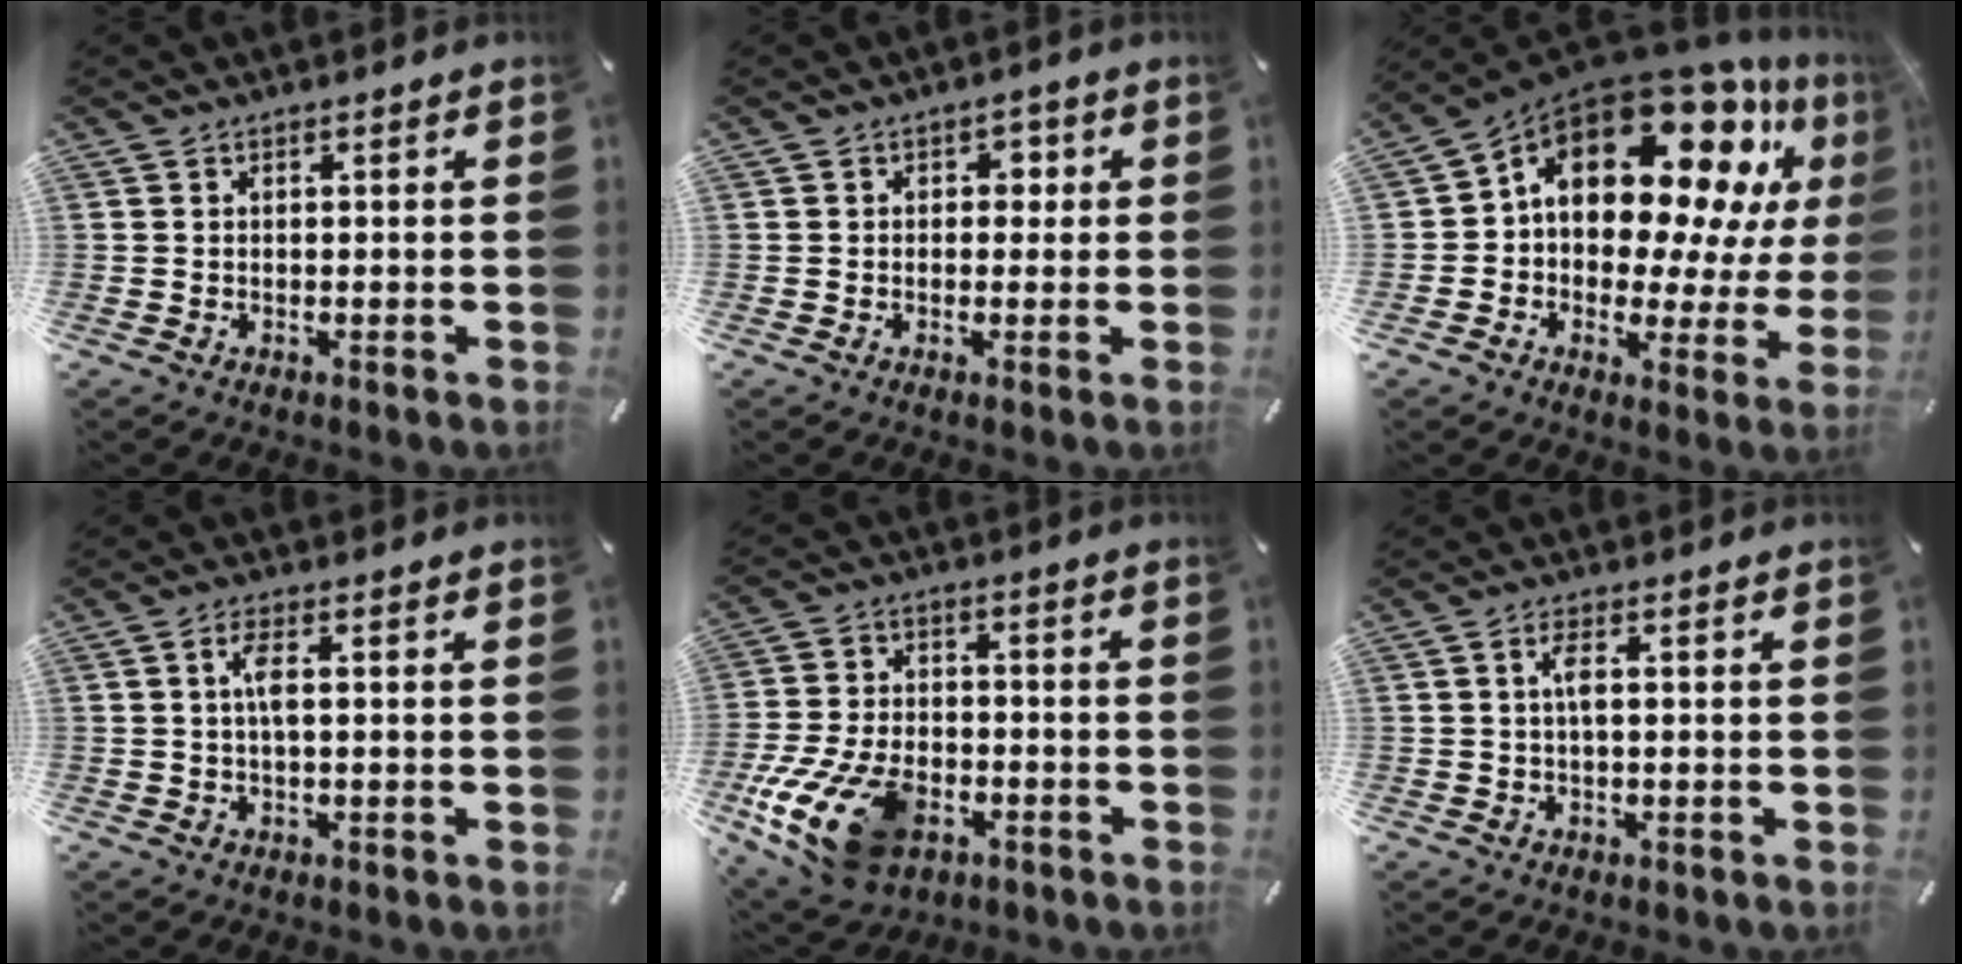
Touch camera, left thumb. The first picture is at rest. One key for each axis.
{"total": 2.5, "fx": -0.1, "fy": 2.1, "fz": 1.3, "tx": -0.012, "ty": 0.003, "tz": -0.011}
{"total": 19.3, "fx": 10.4, "fy": 11.4, "fz": 11.6, "tx": -0.198, "ty": -0.091, "tz": 0.171}
{"total": 3.8, "fx": 0.3, "fy": 0.8, "fz": 3.7, "tx": -0.079, "ty": -0.002, "tz": 0.000}
{"total": 17.2, "fx": -7.4, "fy": 10.5, "fz": 11.4, "tx": -0.219, "ty": 0.037, "tz": -0.120}
{"total": 2.9, "fx": 0.2, "fy": 0.6, "fz": 2.8, "tx": -0.055, "ty": 0.001, "tz": 0.002}